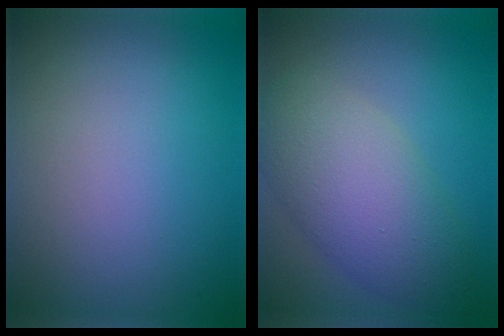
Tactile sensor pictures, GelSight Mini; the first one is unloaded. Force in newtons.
{"total": 6.6, "press": 6.6, "slide": 0.2}